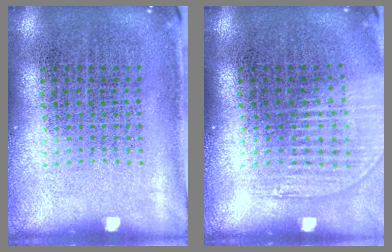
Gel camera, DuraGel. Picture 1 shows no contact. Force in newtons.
{"total": 1.1, "press": 1.1, "slide": 0.4}